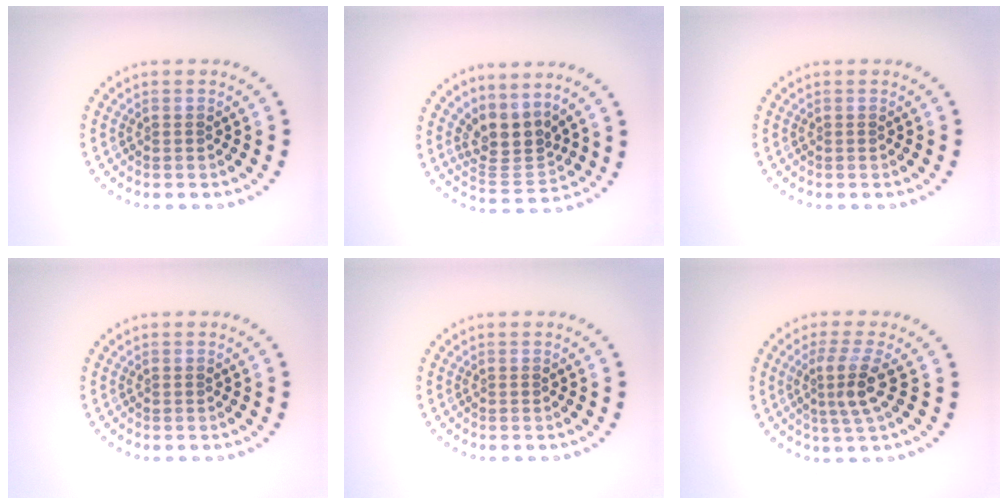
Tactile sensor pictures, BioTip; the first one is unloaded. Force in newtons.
{"total": 3.4, "press": 2.4, "slide": 2.3}
{"total": 0.0}
{"total": 0.0}
{"total": 0.0}
{"total": 3.1, "press": 2.2, "slide": 2.2}